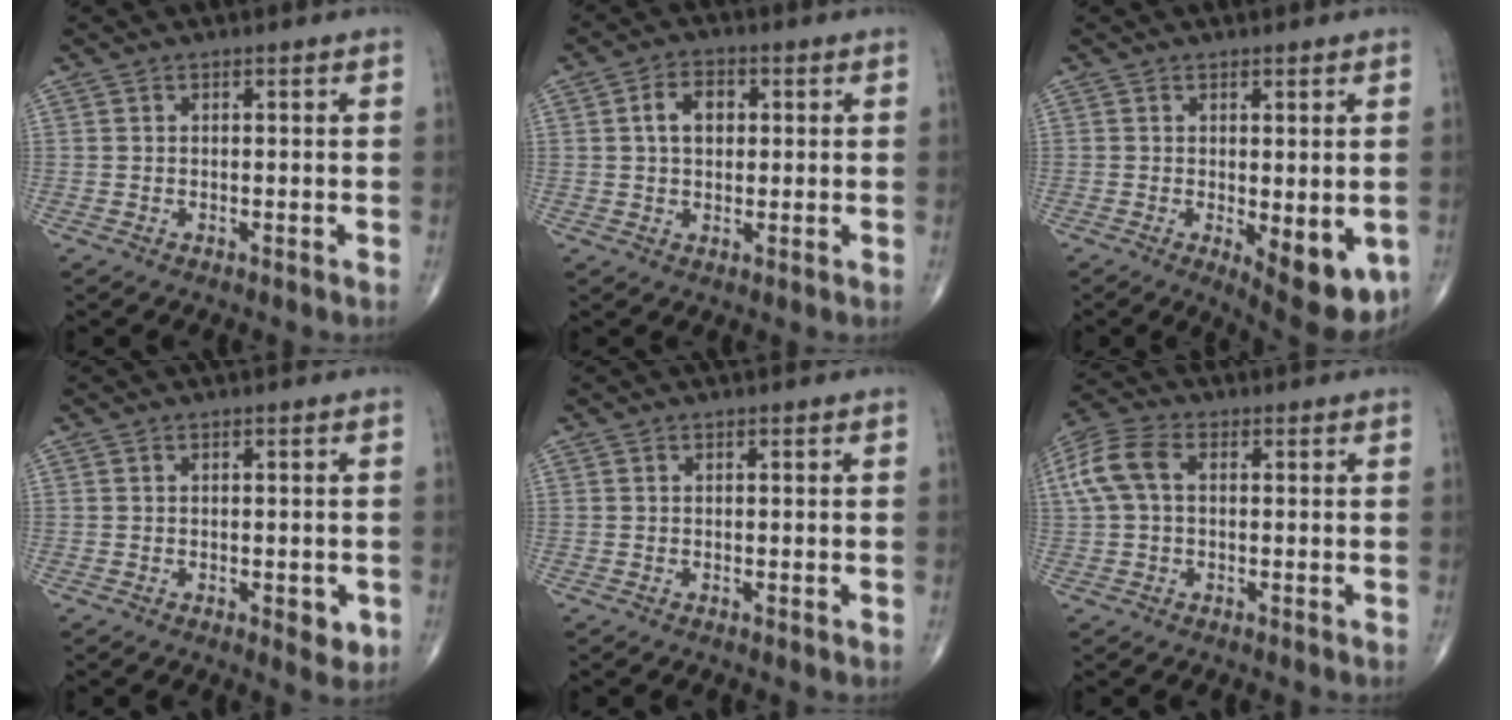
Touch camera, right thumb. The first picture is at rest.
{"total": 5.7, "force": [1.1, 3.9, 4.0], "torque": [-0.057, 0.010, 0.015]}
{"total": 9.9, "force": [-2.6, 3.7, 8.8], "torque": [-0.100, -0.022, -0.024]}
{"total": 3.1, "force": [-0.8, 1.3, 2.6], "torque": [-0.021, -0.005, -0.007]}
{"total": 0.0}
{"total": 8.3, "force": [1.2, 5.3, 6.3], "torque": [-0.150, 0.027, 0.021]}